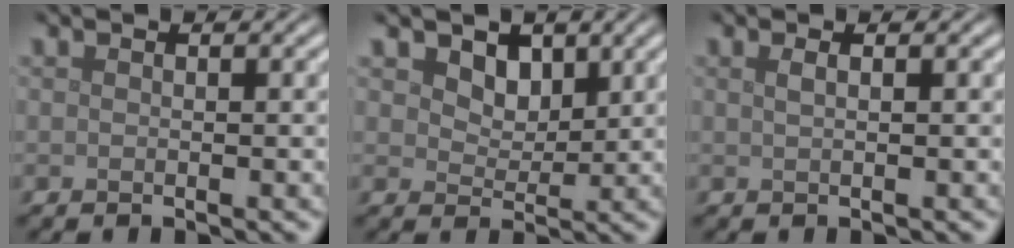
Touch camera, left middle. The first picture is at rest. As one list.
[{"total": 2.4, "force": [1.4, 1.6, 1.1], "torque": [-0.029, -0.012, 0.024]}, {"total": 1.0, "force": [0.4, 0.4, 0.8], "torque": [-0.012, 0.002, 0.002]}]